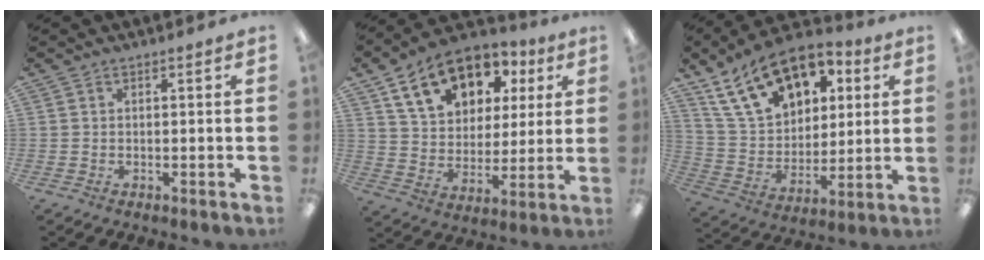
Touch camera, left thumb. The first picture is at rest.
{"total": 16.6, "force": [9.7, 11.1, 7.7], "torque": [-0.135, -0.035, 0.182]}
{"total": 19.8, "force": [11.5, 12.4, 10.4], "torque": [-0.179, -0.043, 0.213]}